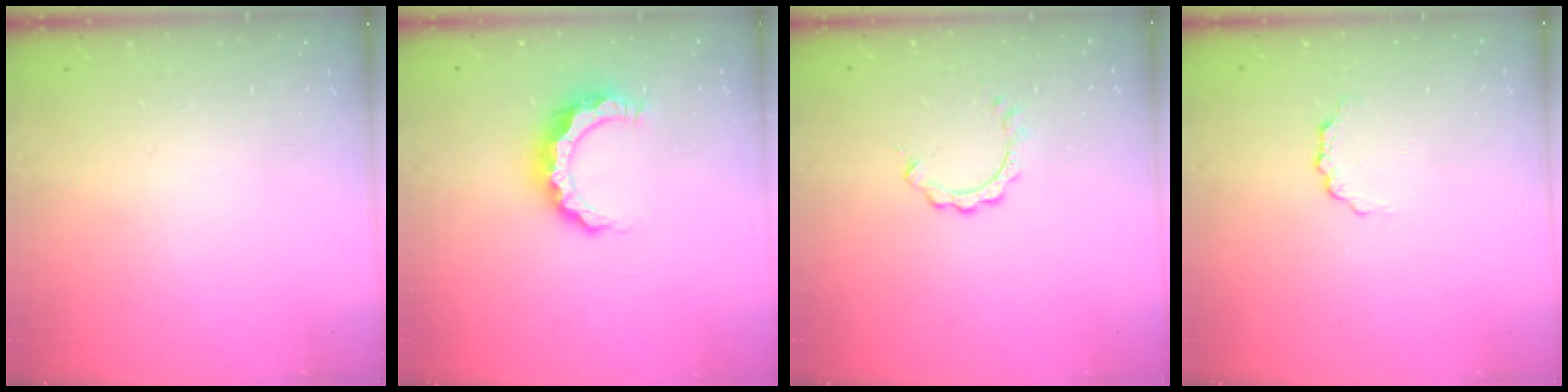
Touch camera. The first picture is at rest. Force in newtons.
{"total": 8.4, "press": 8.4, "slide": 0.1}
{"total": 3.9, "press": 3.9, "slide": 0.5}
{"total": 3.2, "press": 3.2, "slide": 0.5}